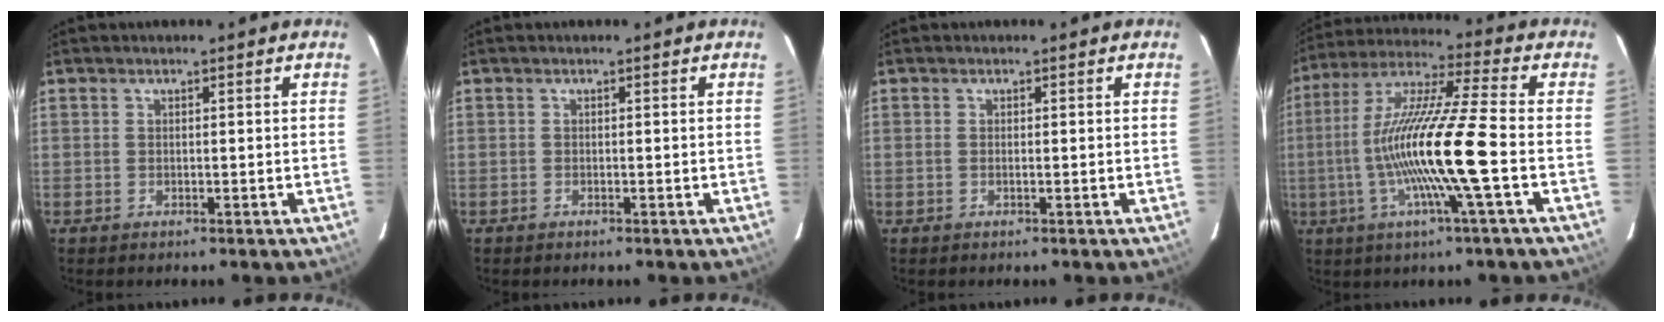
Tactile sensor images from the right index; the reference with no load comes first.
{"total": 0.0}
{"total": 0.0}
{"total": 17.3, "force": [-3.6, -0.8, 16.9], "torque": [-0.323, -0.004, -0.070]}